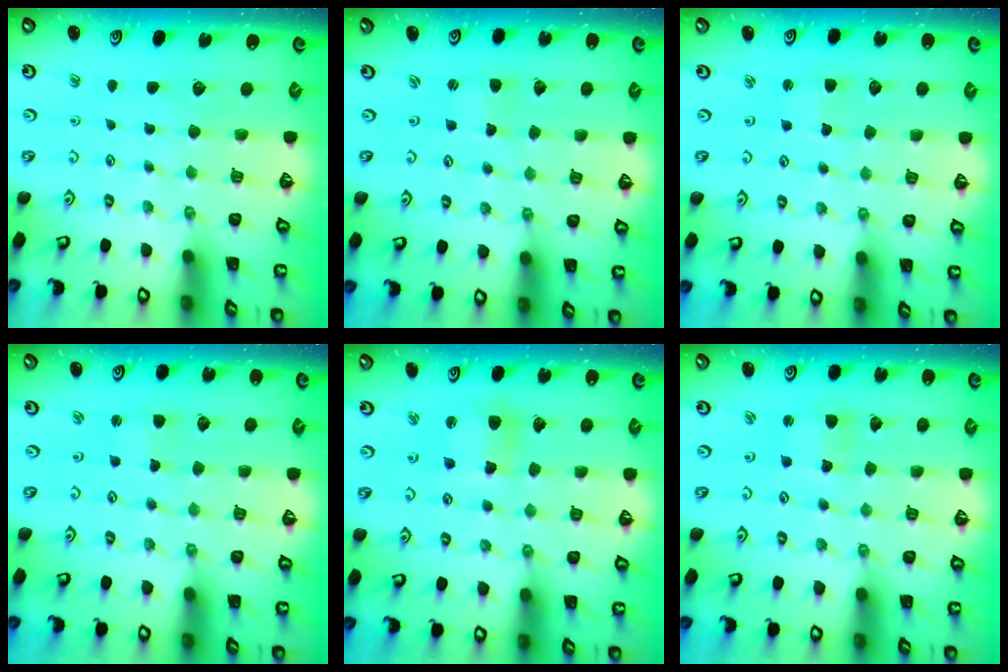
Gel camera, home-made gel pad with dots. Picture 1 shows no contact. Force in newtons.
{"total": 0.0}
{"total": 2.3, "press": 2.3, "slide": 0.3}
{"total": 1.1, "press": 1.1, "slide": 0.2}
{"total": 8.0, "press": 7.9, "slide": 1.2}
{"total": 2.2, "press": 2.2, "slide": 0.3}